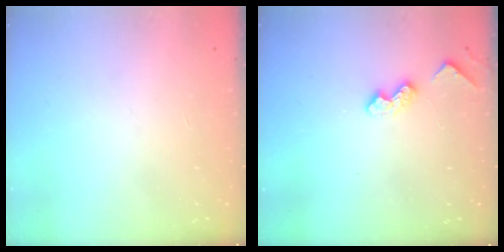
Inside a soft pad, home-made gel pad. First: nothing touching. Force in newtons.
{"total": 5.3, "press": 5.2, "slide": 0.8}